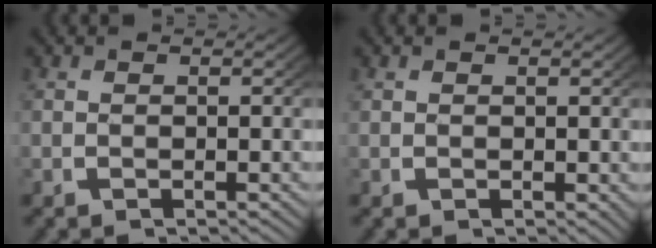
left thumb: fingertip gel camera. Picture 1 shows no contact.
{"total": 0.5, "force": [0.4, 0.3, 0.2], "torque": [0.001, -0.002, 0.013]}